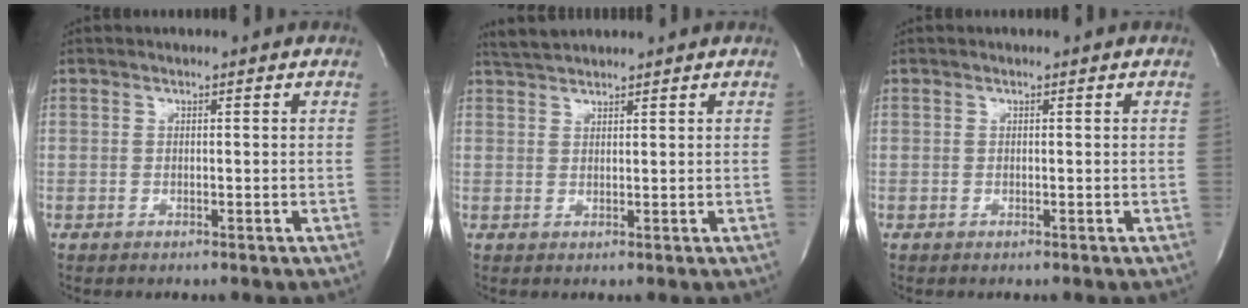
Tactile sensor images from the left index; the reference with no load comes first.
{"total": 3.0, "force": [2.9, 0.2, 0.7], "torque": [-0.019, 0.016, 0.059]}
{"total": 0.0}